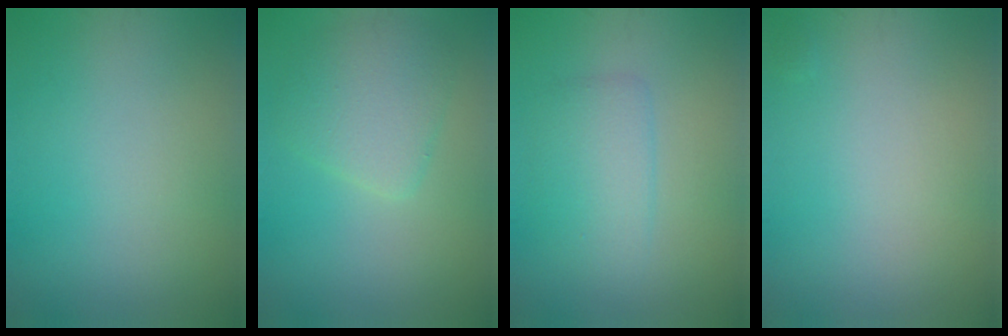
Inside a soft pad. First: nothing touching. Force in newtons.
{"total": 3.5, "press": 3.5, "slide": 0.2}
{"total": 3.0, "press": 3.0, "slide": 0.1}
{"total": 0.0}